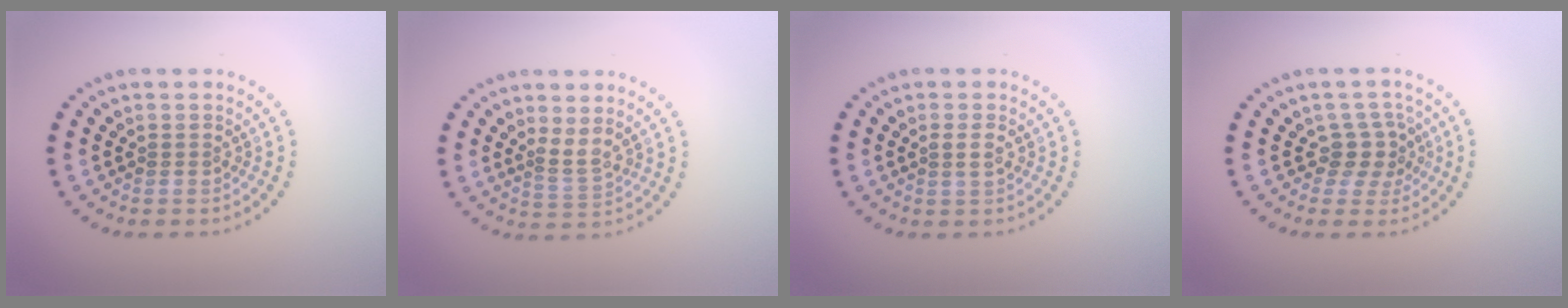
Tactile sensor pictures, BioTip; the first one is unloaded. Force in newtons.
{"total": 1.8, "press": 1.1, "slide": 1.4}
{"total": 1.1, "press": 1.0, "slide": 0.5}
{"total": 2.5, "press": 2.0, "slide": 1.6}